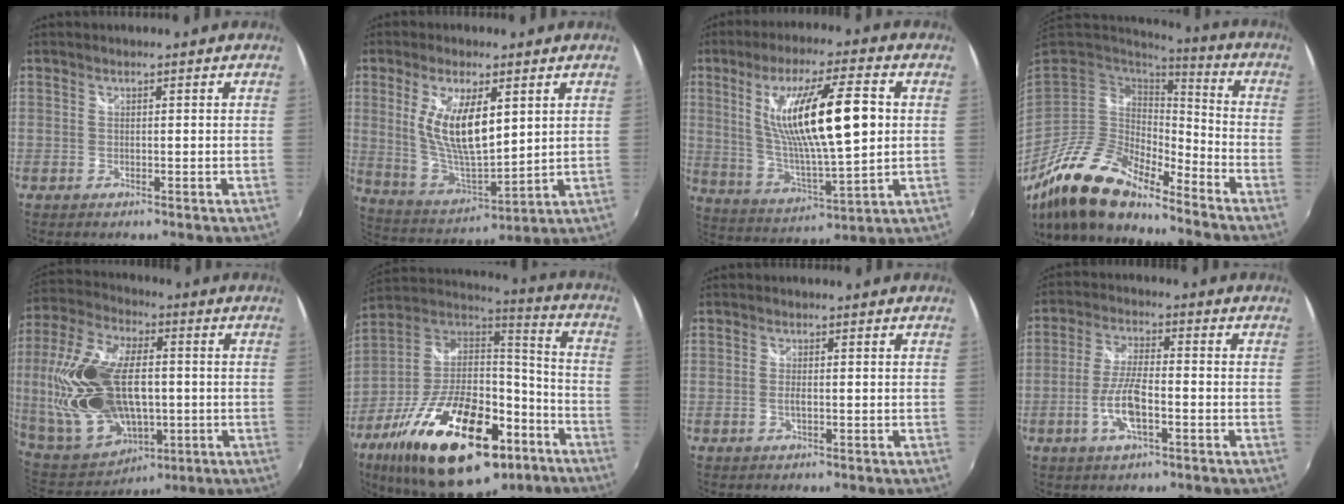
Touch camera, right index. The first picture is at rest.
{"total": 13.6, "force": [3.7, 4.9, 12.1], "torque": [-0.234, -0.009, 0.081]}
{"total": 18.9, "force": [3.5, 3.9, 18.2], "torque": [-0.323, -0.004, 0.077]}
{"total": 17.6, "force": [-13.9, 4.4, 9.8], "torque": [-0.186, -0.030, -0.263]}
{"total": 25.5, "force": [-0.7, 14.8, 20.7], "torque": [-0.449, 0.001, 0.009]}
{"total": 33.1, "force": [-17.2, 15.8, 23.5], "torque": [-0.428, -0.006, -0.262]}
{"total": 1.5, "force": [-0.2, 0.4, 1.4], "torque": [-0.030, -0.003, -0.005]}
{"total": 8.2, "force": [-2.9, 2.3, 7.3], "torque": [-0.152, -0.001, -0.058]}